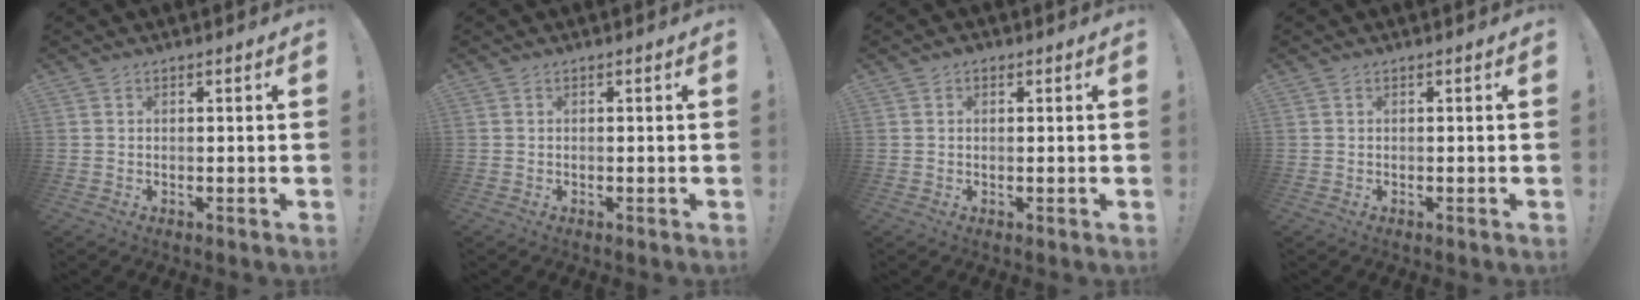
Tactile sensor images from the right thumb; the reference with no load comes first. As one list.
[{"total": 0.0}, {"total": 0.8, "force": [0.3, 0.7, 0.4], "torque": [0.001, -0.001, 0.003]}, {"total": 0.0}]